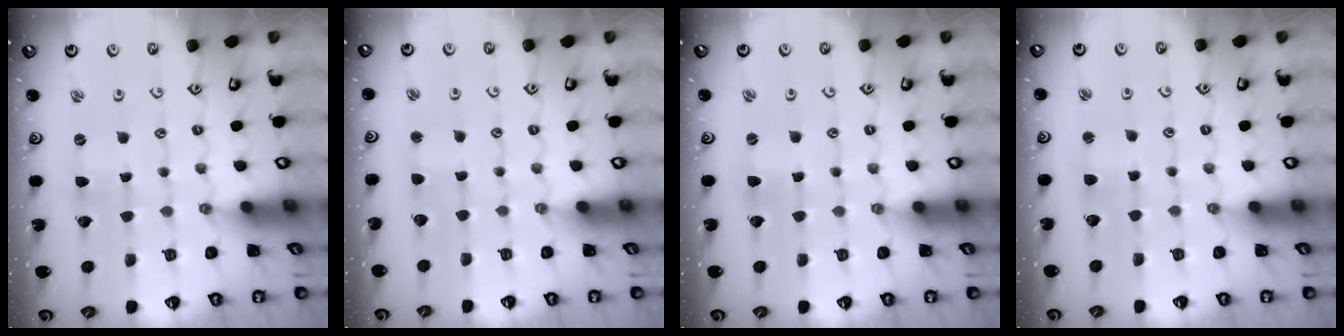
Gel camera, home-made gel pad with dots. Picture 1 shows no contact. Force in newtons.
{"total": 1.2, "press": 1.2, "slide": 0.2}
{"total": 0.7, "press": 0.7, "slide": 0.3}
{"total": 2.2, "press": 2.2, "slide": 0.3}